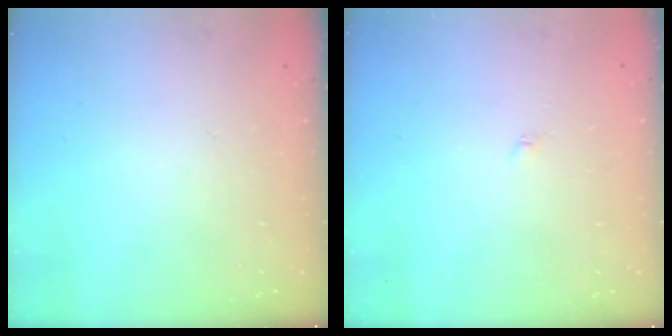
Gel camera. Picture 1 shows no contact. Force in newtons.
{"total": 1.9, "press": 1.9, "slide": 0.3}